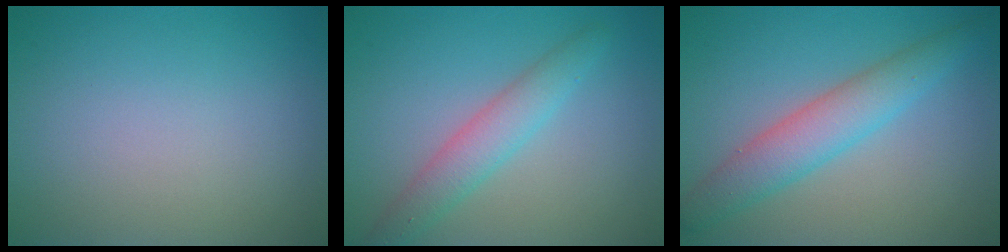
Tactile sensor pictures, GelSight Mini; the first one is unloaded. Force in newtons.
{"total": 3.2, "press": 3.2, "slide": 0.1}
{"total": 4.4, "press": 4.4, "slide": 0.2}